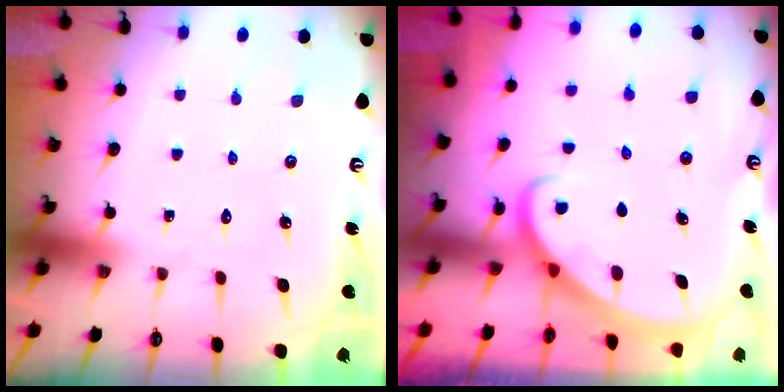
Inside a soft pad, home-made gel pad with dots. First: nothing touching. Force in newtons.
{"total": 2.7, "press": 2.7, "slide": 0.2}